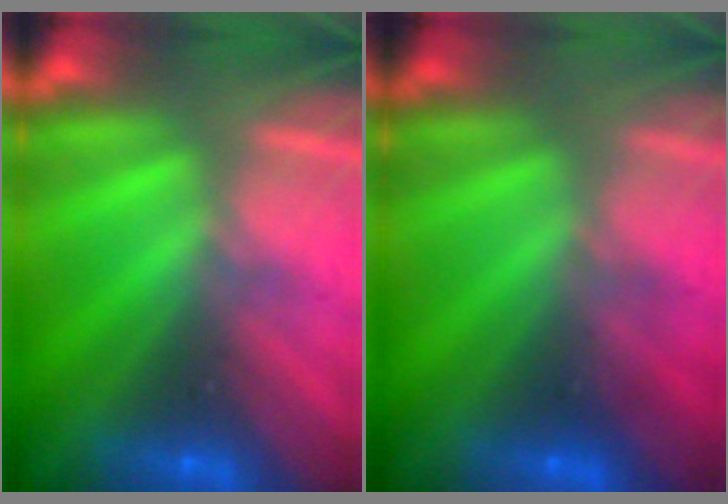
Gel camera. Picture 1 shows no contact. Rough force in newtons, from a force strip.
{"total": 1.7}